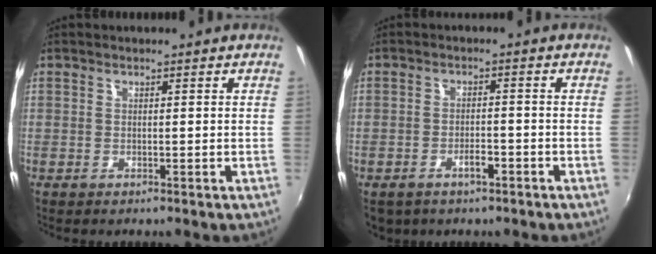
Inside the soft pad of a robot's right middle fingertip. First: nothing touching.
{"total": 4.6, "force": [-2.6, 2.7, 2.7], "torque": [-0.053, 0.001, -0.033]}